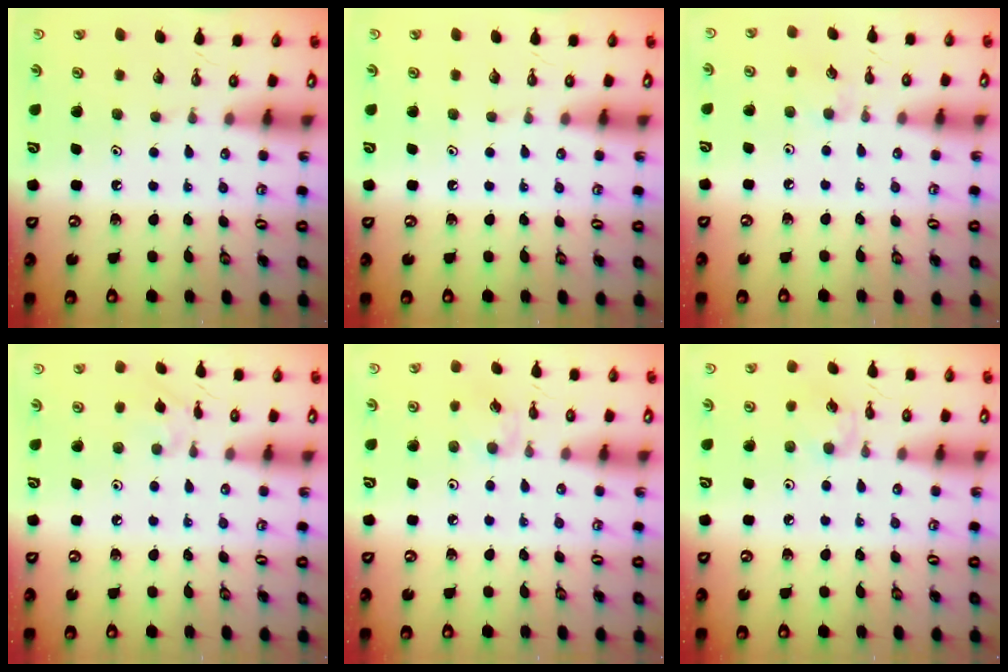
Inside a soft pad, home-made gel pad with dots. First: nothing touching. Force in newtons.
{"total": 0.0}
{"total": 6.1, "press": 6.0, "slide": 0.6}
{"total": 4.1, "press": 4.1, "slide": 0.6}
{"total": 2.9, "press": 2.8, "slide": 0.5}
{"total": 2.7, "press": 2.7, "slide": 0.1}